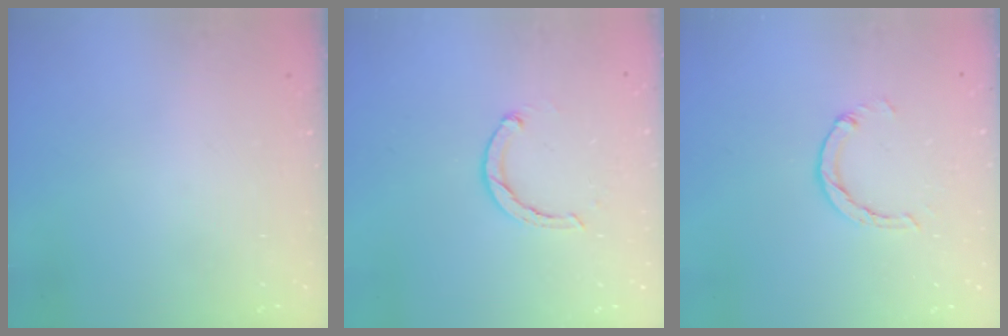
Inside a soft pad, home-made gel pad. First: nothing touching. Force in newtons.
{"total": 2.4, "press": 2.4, "slide": 0.1}
{"total": 2.9, "press": 2.9, "slide": 0.4}